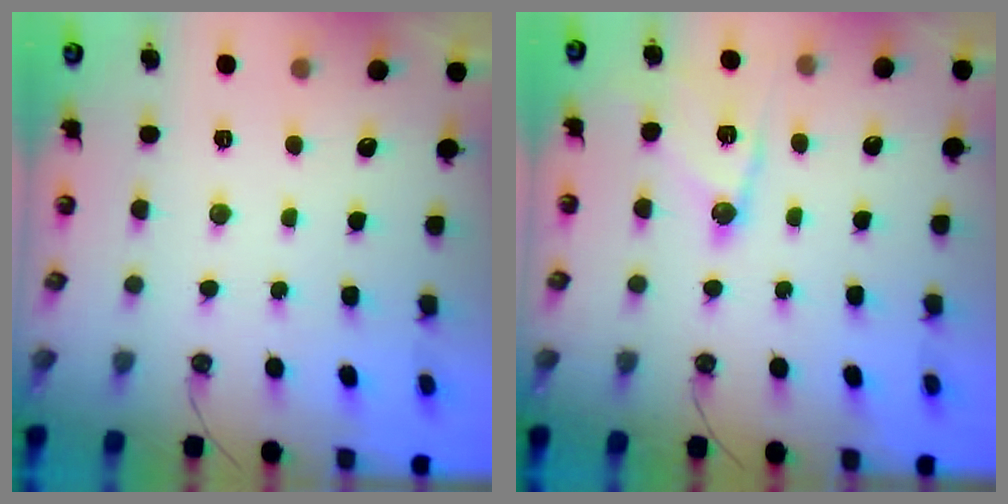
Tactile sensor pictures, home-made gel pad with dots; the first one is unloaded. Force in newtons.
{"total": 12.1, "press": 12.0, "slide": 0.7}